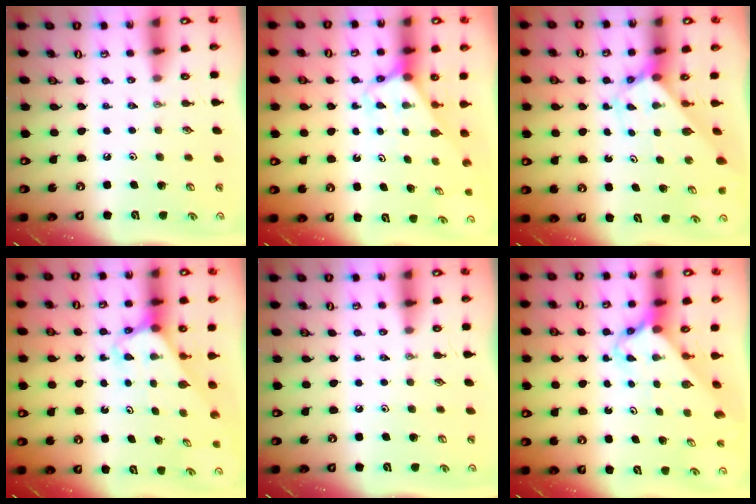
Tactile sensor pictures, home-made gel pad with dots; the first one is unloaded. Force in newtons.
{"total": 2.7, "press": 2.7, "slide": 0.1}
{"total": 2.5, "press": 2.5, "slide": 0.2}
{"total": 2.8, "press": 2.8, "slide": 0.2}
{"total": 0.0}
{"total": 2.5, "press": 2.5, "slide": 0.2}